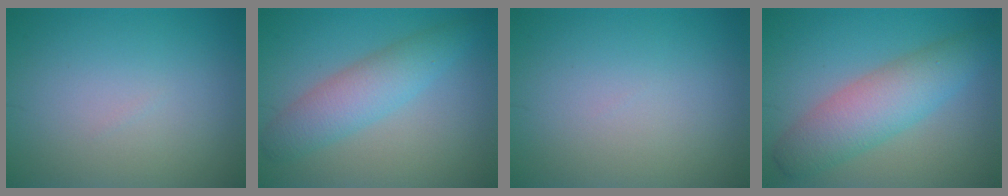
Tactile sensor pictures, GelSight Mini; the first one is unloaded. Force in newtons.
{"total": 4.3, "press": 4.3, "slide": 0.1}
{"total": 0.0}
{"total": 5.8, "press": 5.8, "slide": 0.1}